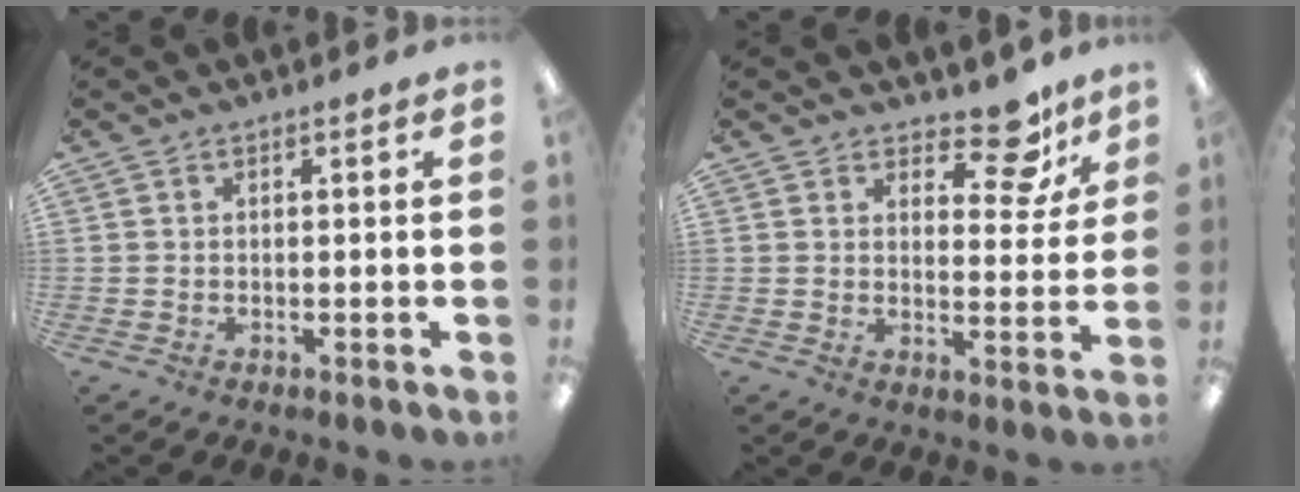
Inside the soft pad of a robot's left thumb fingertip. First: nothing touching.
{"total": 10.0, "force": [7.2, 4.4, 5.3], "torque": [-0.052, -0.047, 0.120]}